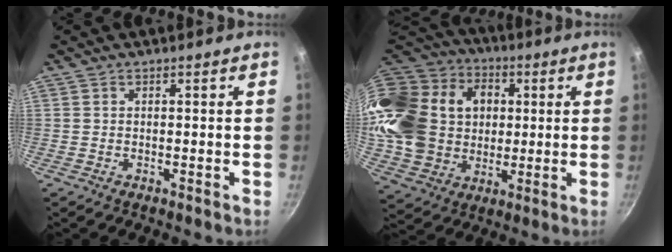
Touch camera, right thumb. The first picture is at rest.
{"total": 28.0, "force": [4.5, 22.4, 16.1], "torque": [-0.312, 0.026, 0.095]}